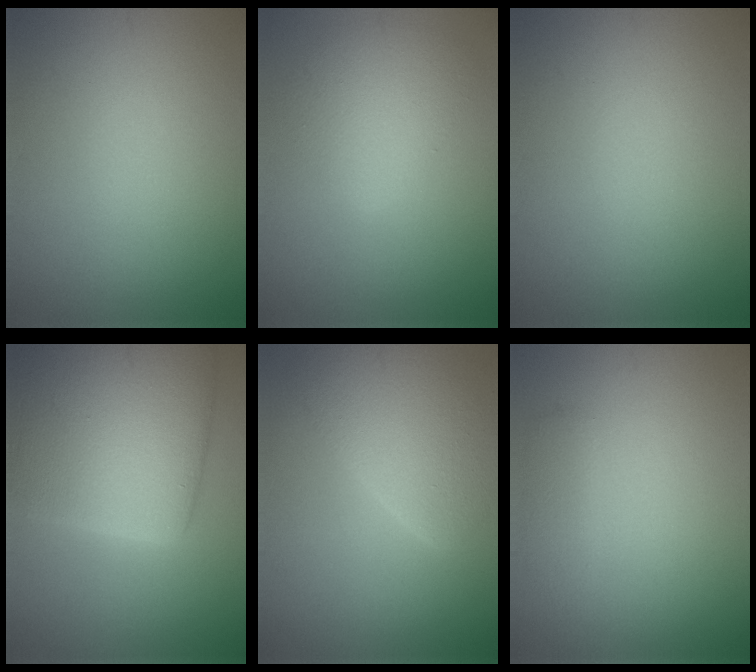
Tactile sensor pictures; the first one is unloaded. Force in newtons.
{"total": 3.3, "press": 3.3, "slide": 0.2}
{"total": 0.0}
{"total": 13.2, "press": 13.2, "slide": 0.5}
{"total": 5.5, "press": 5.5, "slide": 0.3}
{"total": 1.5, "press": 1.5, "slide": 0.1}